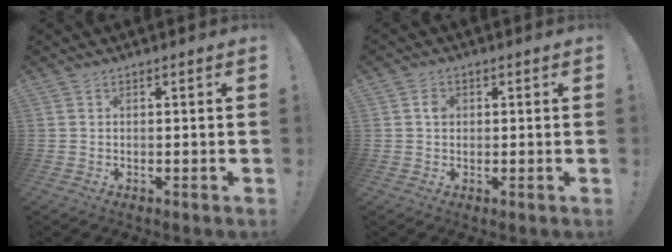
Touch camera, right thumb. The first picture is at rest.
{"total": 2.3, "force": [0.1, 1.9, 1.3], "torque": [-0.014, 0.003, -0.003]}